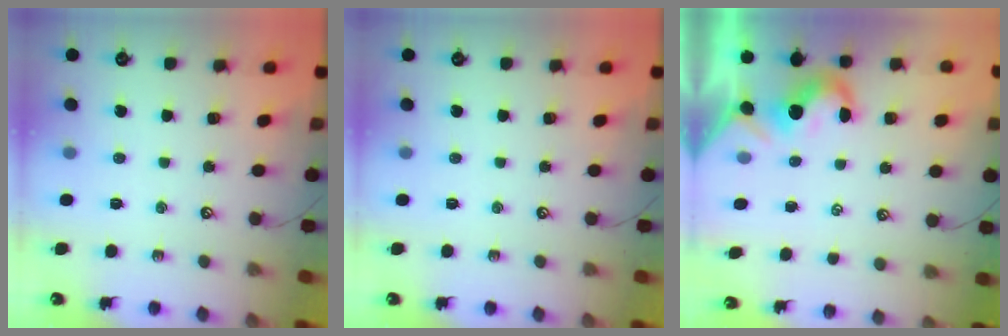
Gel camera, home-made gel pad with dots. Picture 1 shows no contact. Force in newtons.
{"total": 0.0}
{"total": 1.5, "press": 1.3, "slide": 0.8}